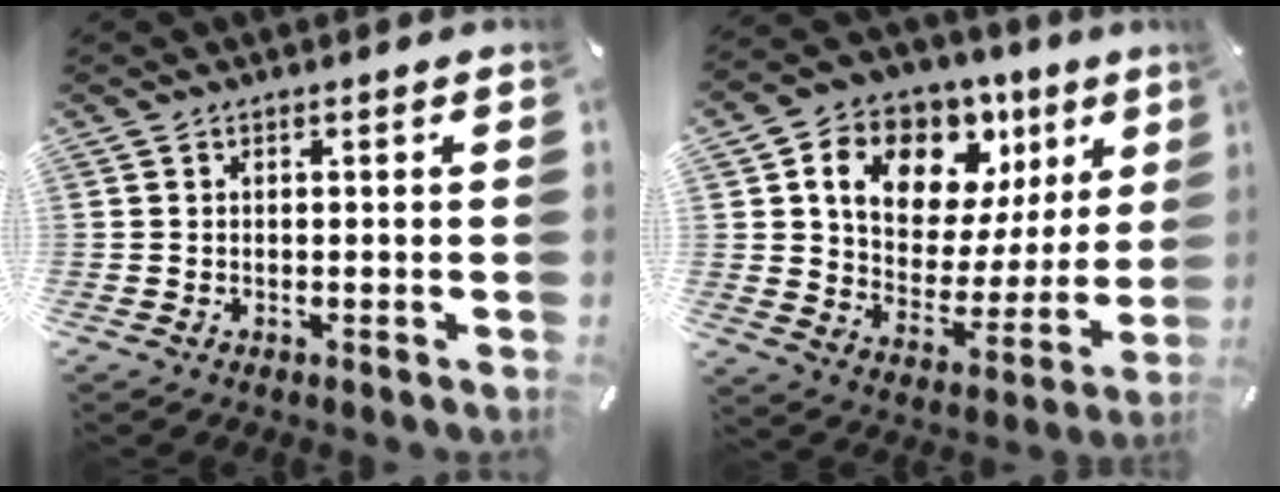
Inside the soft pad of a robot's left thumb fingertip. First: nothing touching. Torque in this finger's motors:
{"motor_torque": [1.59, 1.57, 1.47, -1.30, 0.32]}